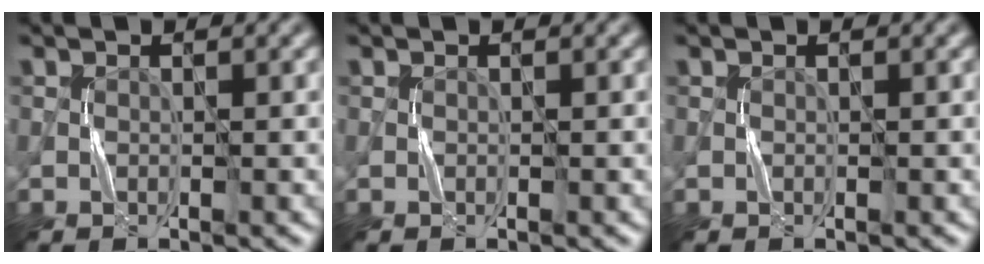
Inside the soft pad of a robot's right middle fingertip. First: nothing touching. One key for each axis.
{"total": 0.0}
{"total": 0.0}